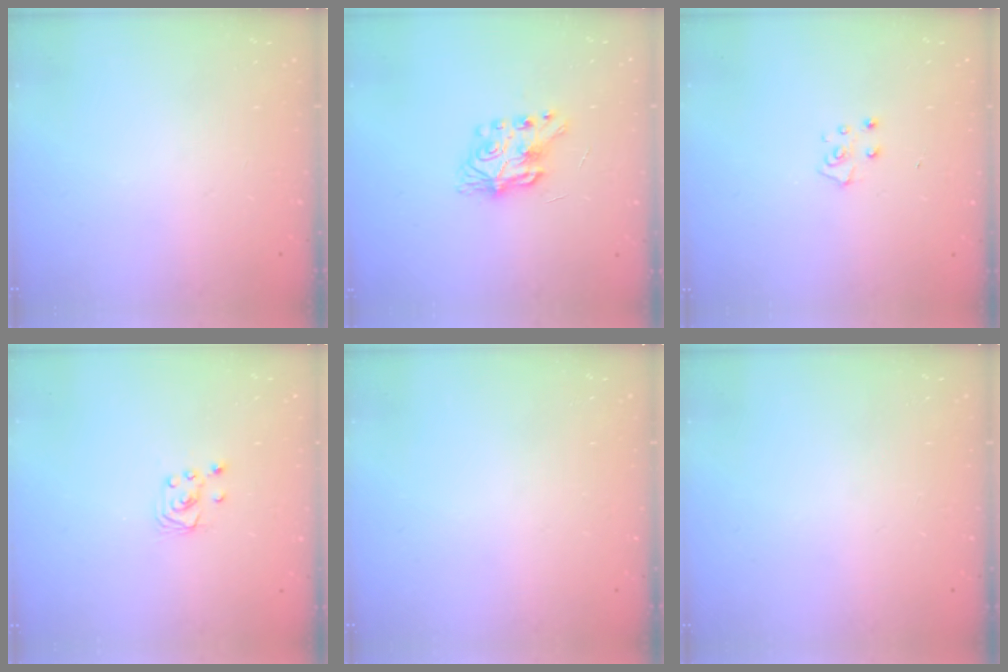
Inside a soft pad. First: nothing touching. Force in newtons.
{"total": 7.8, "press": 7.8, "slide": 0.1}
{"total": 5.3, "press": 5.3, "slide": 0.5}
{"total": 2.7, "press": 2.7, "slide": 0.2}
{"total": 0.0}
{"total": 0.0}